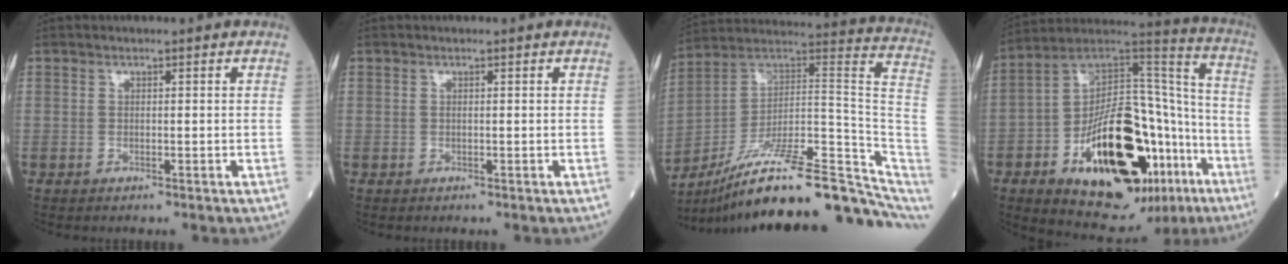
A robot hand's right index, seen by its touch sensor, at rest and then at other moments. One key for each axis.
{"total": 0.0}
{"total": 27.9, "fx": -20.2, "fy": 5.1, "fz": 18.5, "tx": -0.198, "ty": 0.034, "tz": -0.312}
{"total": 31.5, "fx": -12.7, "fy": 12.5, "fz": 25.9, "tx": -0.380, "ty": 0.012, "tz": -0.182}